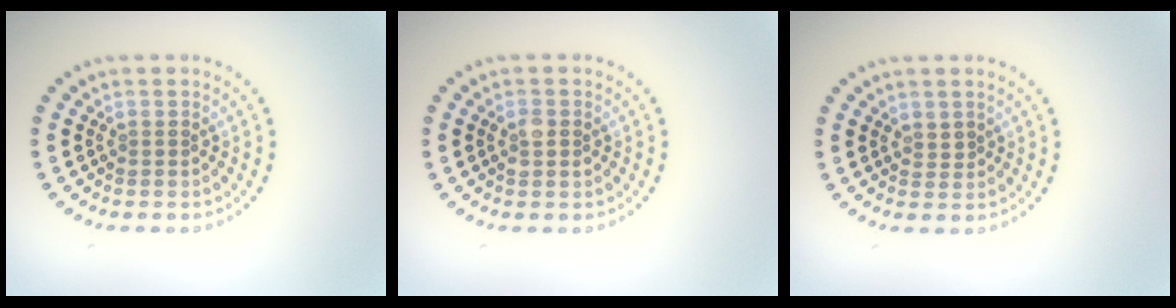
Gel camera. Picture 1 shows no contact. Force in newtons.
{"total": 1.1, "press": 1.1, "slide": 0.1}
{"total": 0.6, "press": 0.3, "slide": 0.5}